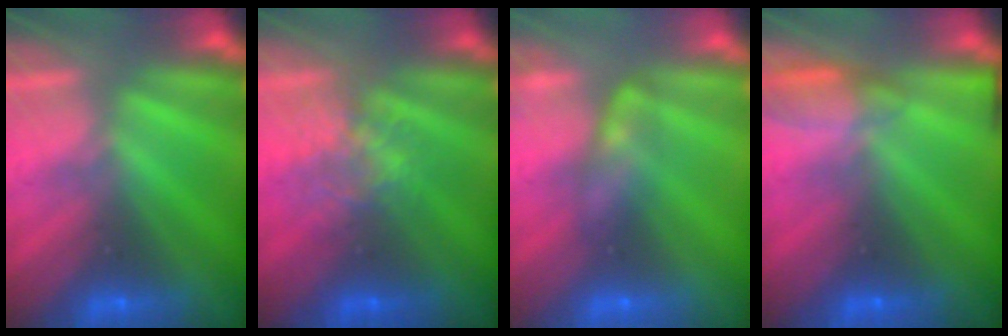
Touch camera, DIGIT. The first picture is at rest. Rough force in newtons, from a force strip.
{"total": 3.9}
{"total": 2.4}
{"total": 5.3}